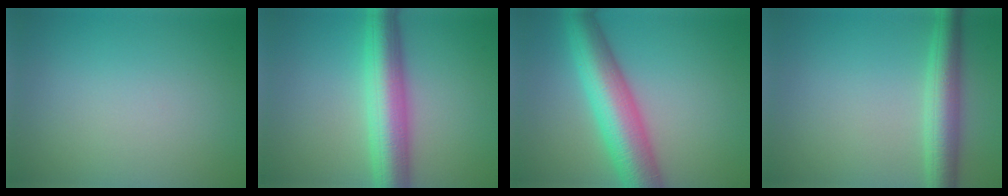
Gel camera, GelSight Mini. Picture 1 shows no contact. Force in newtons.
{"total": 7.0, "press": 7.0, "slide": 0.2}
{"total": 8.5, "press": 8.5, "slide": 0.1}
{"total": 4.4, "press": 4.4, "slide": 0.1}